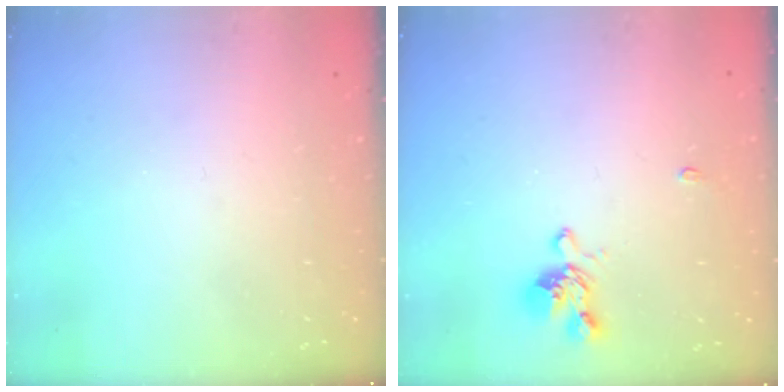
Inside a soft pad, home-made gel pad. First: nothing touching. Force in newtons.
{"total": 1.2, "press": 0.8, "slide": 1.0}